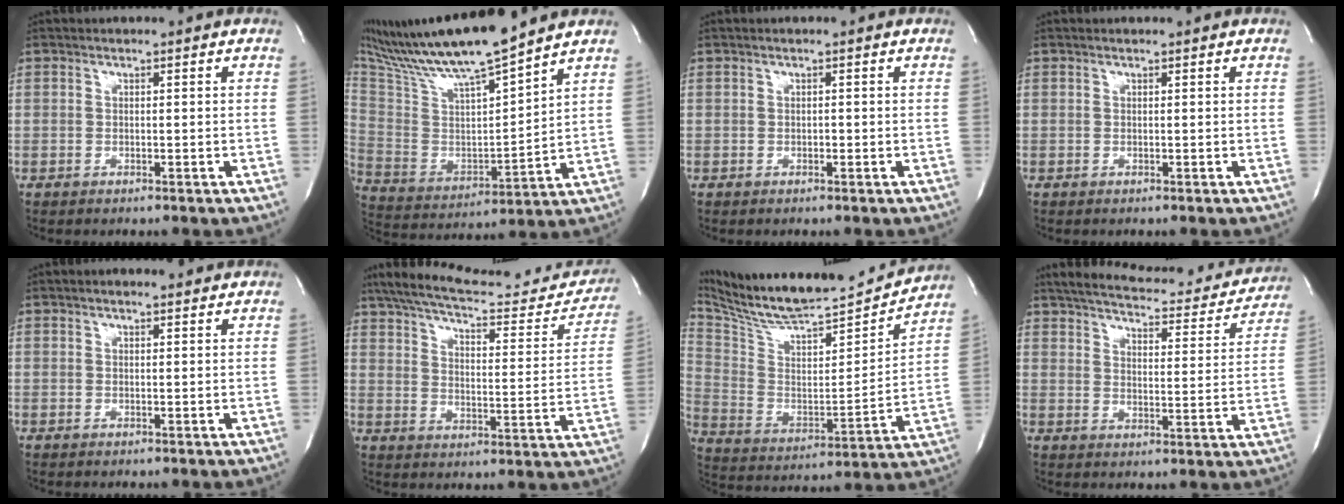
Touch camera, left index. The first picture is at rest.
{"total": 18.1, "force": [15.7, 0.0, 9.0], "torque": [-0.173, -0.004, 0.291]}
{"total": 0.0}
{"total": 0.0}
{"total": 2.5, "force": [2.0, 0.7, 1.3], "torque": [-0.021, 0.016, 0.028]}
{"total": 25.9, "force": [22.8, 5.9, 10.9], "torque": [-0.172, -0.022, 0.292]}
{"total": 22.9, "force": [21.5, 2.5, 7.6], "torque": [-0.151, -0.030, 0.342]}
{"total": 22.0, "force": [19.6, 5.7, 8.2], "torque": [-0.125, -0.008, 0.241]}